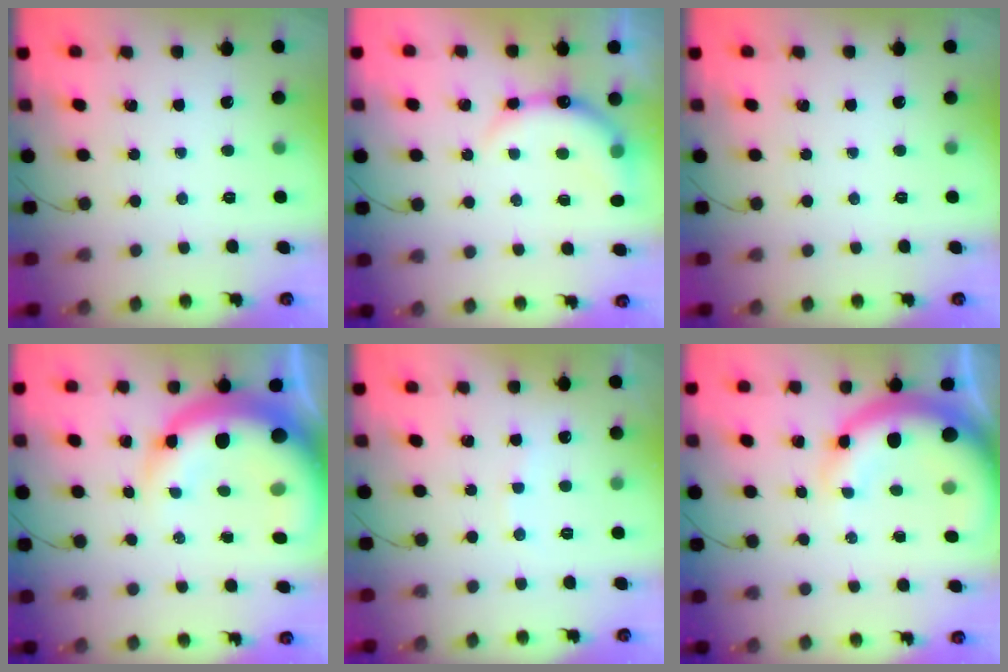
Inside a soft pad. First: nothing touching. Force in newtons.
{"total": 8.9, "press": 8.8, "slide": 0.8}
{"total": 0.0}
{"total": 18.1, "press": 17.6, "slide": 4.5}
{"total": 5.2, "press": 5.1, "slide": 0.9}
{"total": 12.3, "press": 12.1, "slide": 2.6}